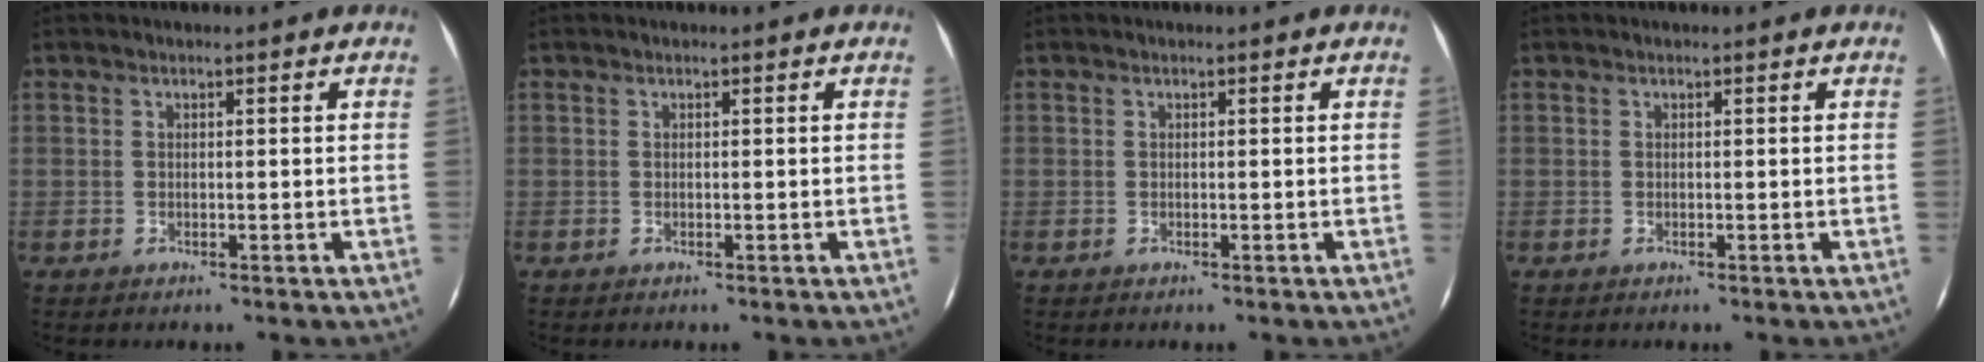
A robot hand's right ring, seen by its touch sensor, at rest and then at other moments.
{"total": 0.0}
{"total": 0.0}
{"total": 0.0}